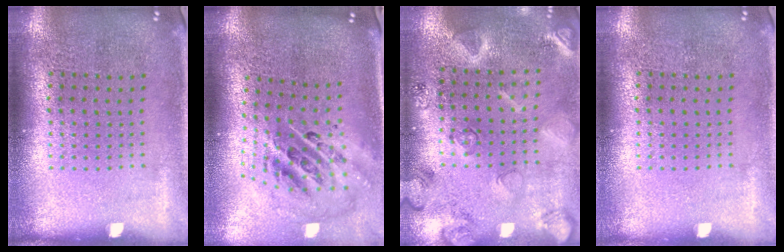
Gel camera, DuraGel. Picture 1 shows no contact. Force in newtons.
{"total": 2.7, "press": 1.8, "slide": 2.0}
{"total": 2.3, "press": 2.3, "slide": 0.1}
{"total": 0.0}